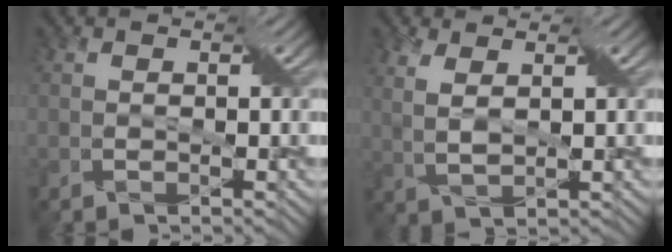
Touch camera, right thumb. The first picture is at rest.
{"total": 3.6, "force": [1.8, 1.1, 2.8], "torque": [-0.069, 0.002, 0.036]}